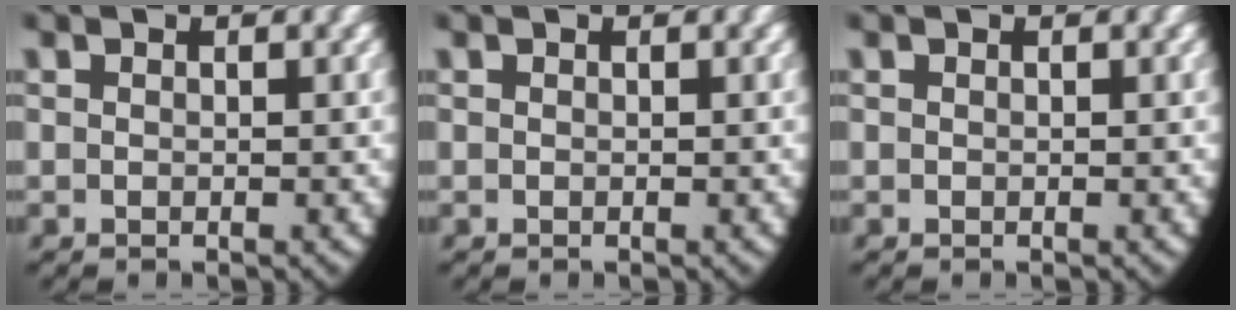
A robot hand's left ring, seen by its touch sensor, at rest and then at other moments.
{"total": 0.0}
{"total": 0.0}